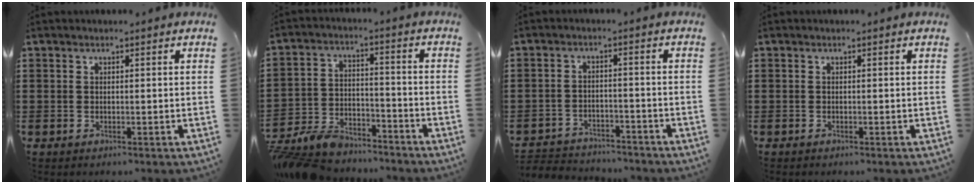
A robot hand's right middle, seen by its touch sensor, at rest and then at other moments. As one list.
[{"total": 7.7, "force": [-7.2, 2.0, 1.8], "torque": [-0.056, 0.012, -0.145]}, {"total": 3.4, "force": [-3.3, 0.9, -0.2], "torque": [-0.005, 0.003, -0.073]}, {"total": 0.0}]